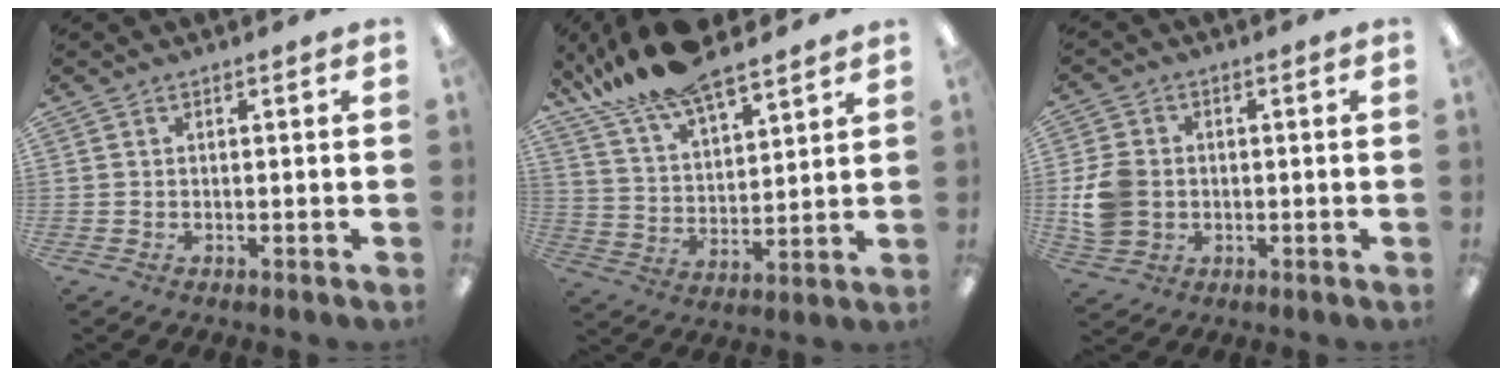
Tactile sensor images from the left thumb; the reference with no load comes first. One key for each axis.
{"total": 16.1, "fx": 13.5, "fy": 4.7, "fz": 7.4, "tx": -0.151, "ty": -0.077, "tz": 0.242}
{"total": 8.2, "fx": -0.2, "fy": 6.9, "fz": 4.5, "tx": -0.102, "ty": 0.011, "tz": 0.000}